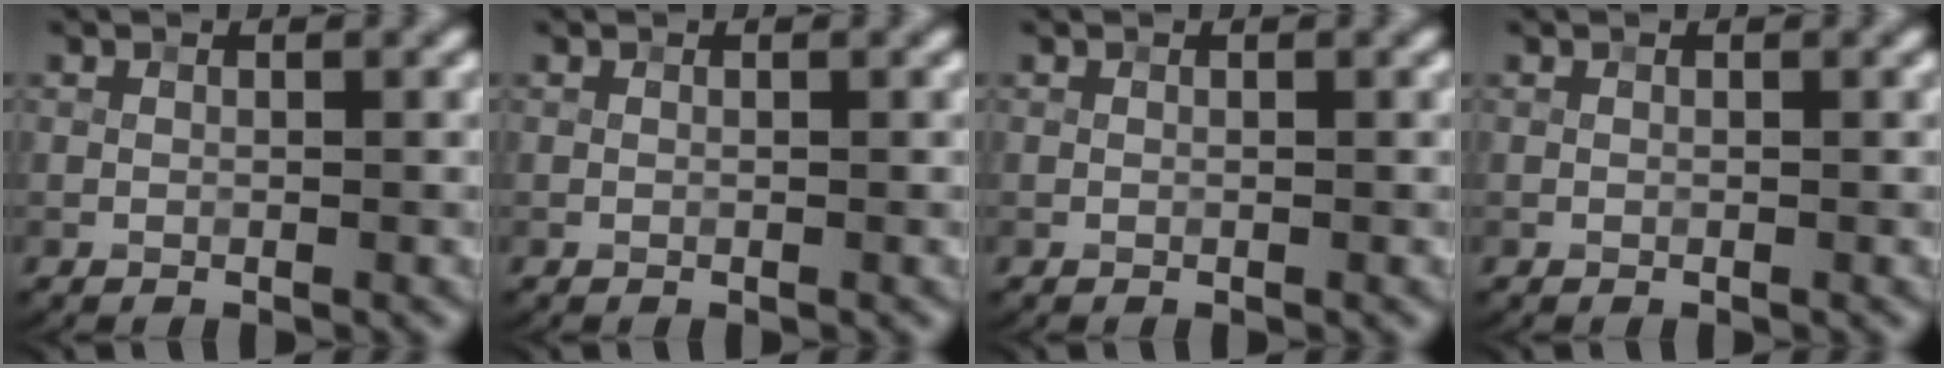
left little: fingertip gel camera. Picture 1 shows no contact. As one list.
[{"total": 0.0}, {"total": 0.0}, {"total": 0.0}]